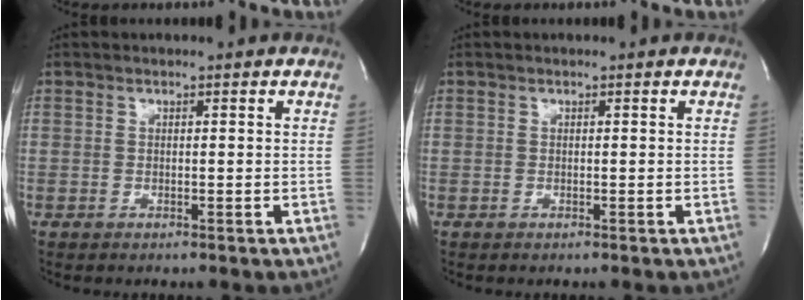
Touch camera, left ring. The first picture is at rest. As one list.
[{"total": 0.0}]